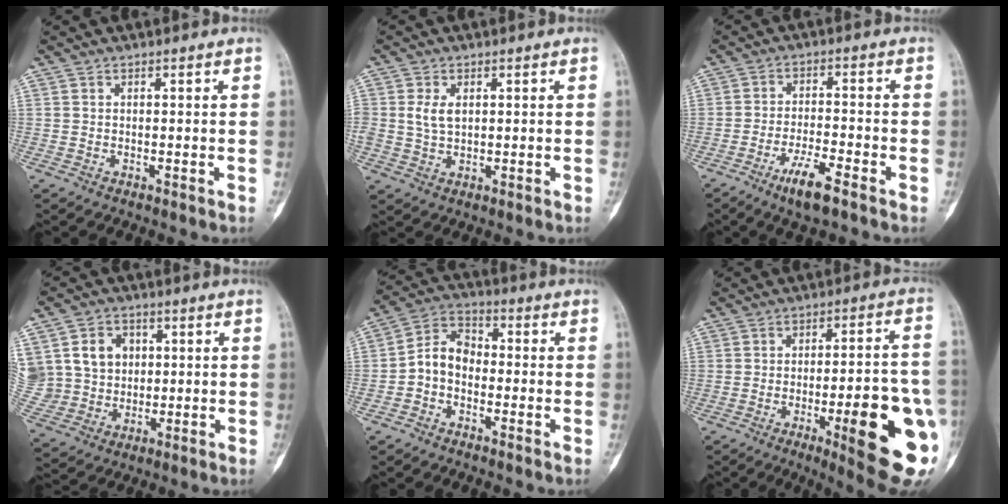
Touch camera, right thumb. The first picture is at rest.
{"total": 3.7, "force": [0.8, 2.2, 2.9], "torque": [-0.055, -0.001, 0.018]}
{"total": 7.0, "force": [-4.5, 1.5, 5.2], "torque": [-0.100, 0.017, -0.079]}
{"total": 14.0, "force": [3.2, 12.1, 6.2], "torque": [-0.108, 0.015, 0.076]}
{"total": 7.0, "force": [-1.7, 5.1, 4.5], "torque": [-0.068, 0.033, -0.047]}
{"total": 20.4, "force": [-6.2, 4.6, 18.9], "torque": [-0.205, 0.011, -0.069]}